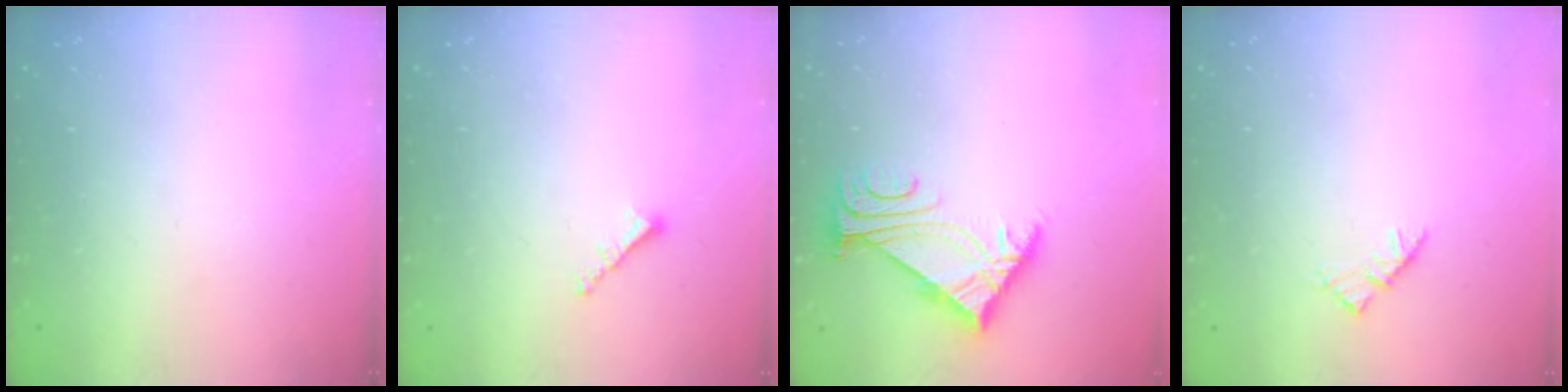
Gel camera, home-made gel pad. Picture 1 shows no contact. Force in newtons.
{"total": 1.8, "press": 1.7, "slide": 0.5}
{"total": 5.6, "press": 5.5, "slide": 1.0}
{"total": 2.9, "press": 2.8, "slide": 0.7}